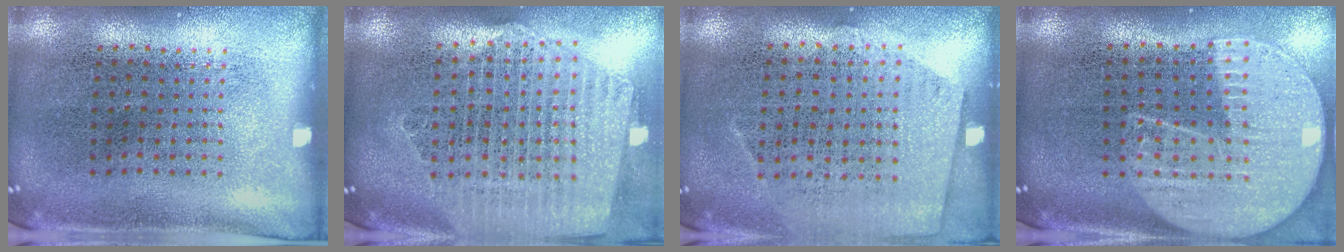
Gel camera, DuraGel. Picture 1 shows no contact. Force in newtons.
{"total": 2.5, "press": 2.2, "slide": 1.2}
{"total": 0.6, "press": 0.2, "slide": 0.6}
{"total": 2.3, "press": 2.0, "slide": 1.1}